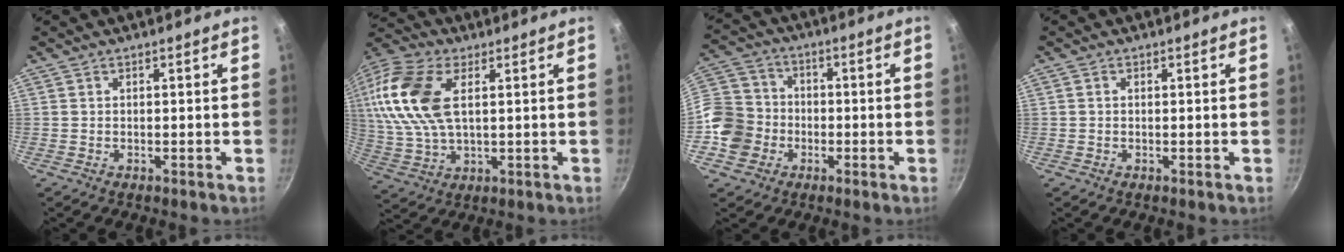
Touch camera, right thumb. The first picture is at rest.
{"total": 18.3, "force": [4.8, 10.5, 14.2], "torque": [-0.303, 0.008, 0.090]}
{"total": 12.3, "force": [-3.4, 10.7, 4.9], "torque": [-0.072, 0.038, -0.079]}
{"total": 0.6, "force": [0.1, 0.5, 0.4], "torque": [-0.006, 0.003, 0.000]}